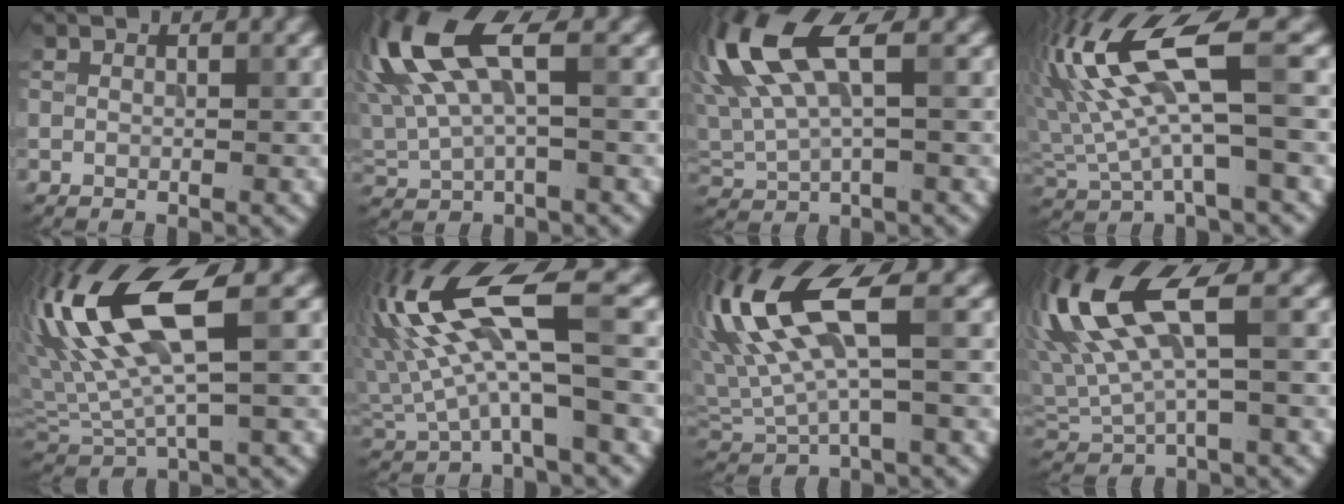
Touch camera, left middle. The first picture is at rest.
{"total": 9.6, "force": [3.4, 3.4, 8.3], "torque": [-0.196, 0.017, 0.061]}
{"total": 8.6, "force": [3.2, 3.0, 7.4], "torque": [-0.176, 0.016, 0.059]}
{"total": 10.0, "force": [2.9, 2.6, 9.3], "torque": [-0.197, 0.009, 0.059]}
{"total": 10.3, "force": [3.0, 3.3, 9.3], "torque": [-0.197, 0.011, 0.056]}
{"total": 11.1, "force": [2.8, 2.8, 10.3], "torque": [-0.206, 0.008, 0.057]}
{"total": 9.2, "force": [2.6, 3.0, 8.3], "torque": [-0.187, 0.010, 0.046]}
{"total": 9.0, "force": [2.6, 3.0, 8.1], "torque": [-0.182, 0.013, 0.046]}